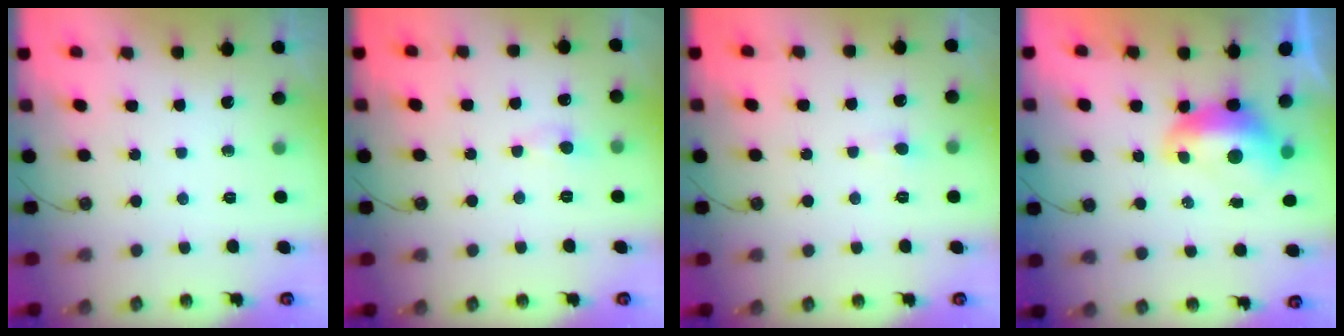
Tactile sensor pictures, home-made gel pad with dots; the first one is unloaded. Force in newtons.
{"total": 0.0}
{"total": 0.7, "press": 0.5, "slide": 0.5}
{"total": 2.1, "press": 1.9, "slide": 0.9}